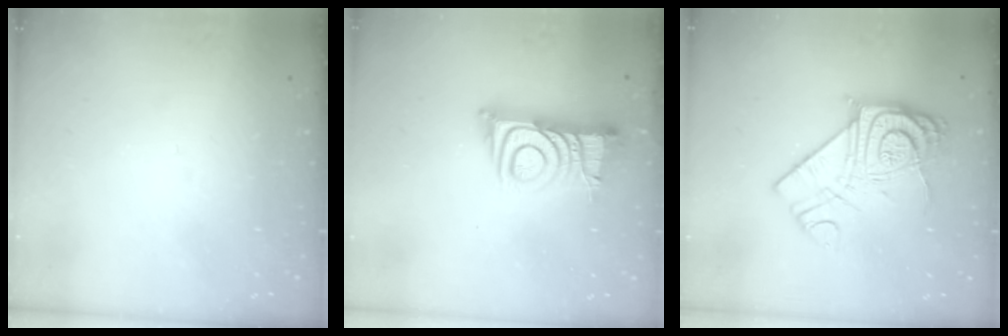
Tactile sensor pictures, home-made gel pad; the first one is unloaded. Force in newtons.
{"total": 11.0, "press": 11.0, "slide": 0.6}
{"total": 19.5, "press": 19.4, "slide": 1.6}